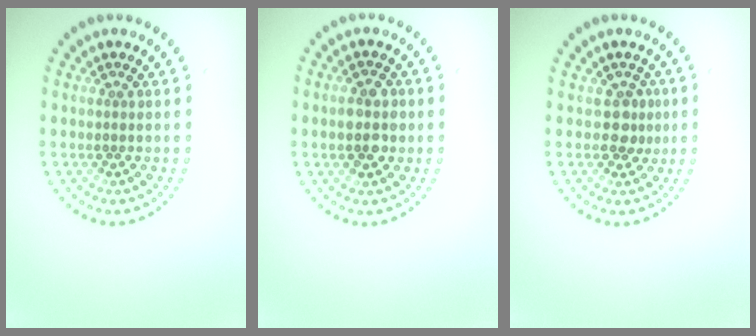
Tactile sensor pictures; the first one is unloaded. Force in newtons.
{"total": 2.7, "press": 2.7, "slide": 0.1}
{"total": 1.9, "press": 1.6, "slide": 1.0}